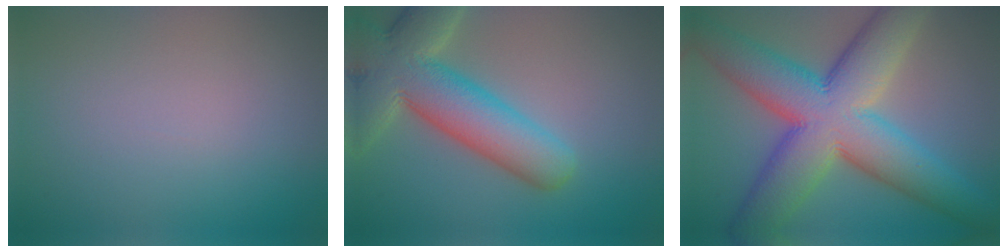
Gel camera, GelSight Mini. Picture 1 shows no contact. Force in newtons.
{"total": 10.7, "press": 10.6, "slide": 1.1}
{"total": 14.2, "press": 14.2, "slide": 0.6}